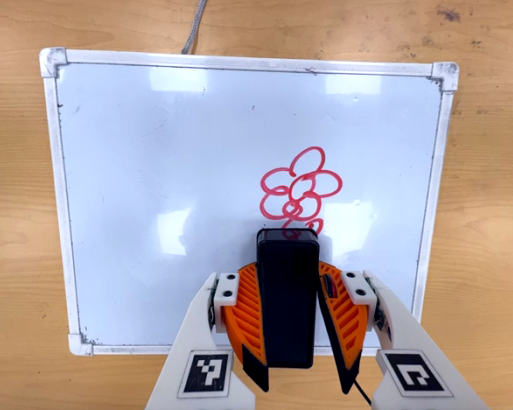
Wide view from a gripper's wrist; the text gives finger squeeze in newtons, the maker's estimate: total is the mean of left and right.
{"total": 8.9, "left": 6.9, "right": 10.9}